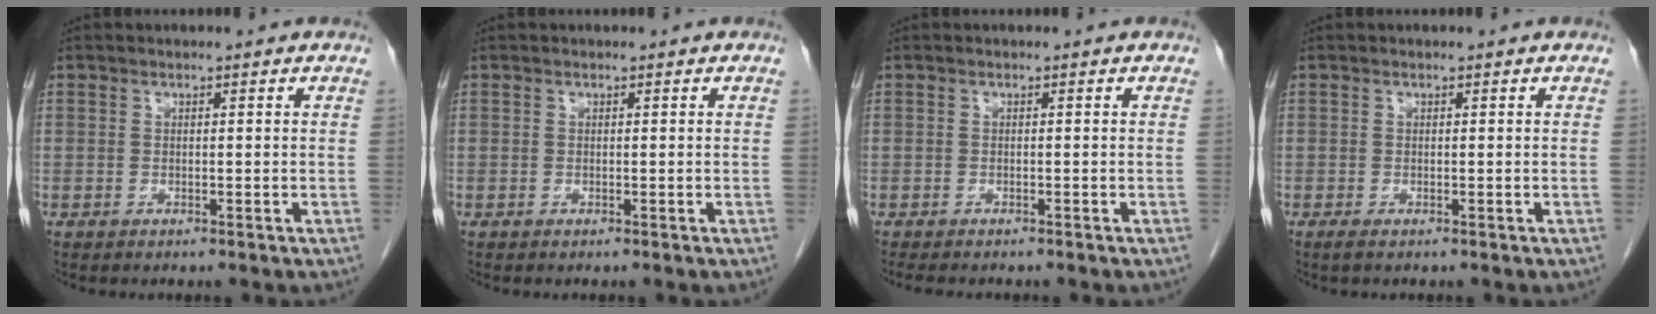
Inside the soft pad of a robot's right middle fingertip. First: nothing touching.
{"total": 0.0}
{"total": 3.5, "force": [-3.0, 0.9, 1.6], "torque": [-0.023, -0.008, -0.039]}
{"total": 0.5, "force": [-0.3, 0.0, 0.4], "torque": [-0.010, -0.003, -0.006]}